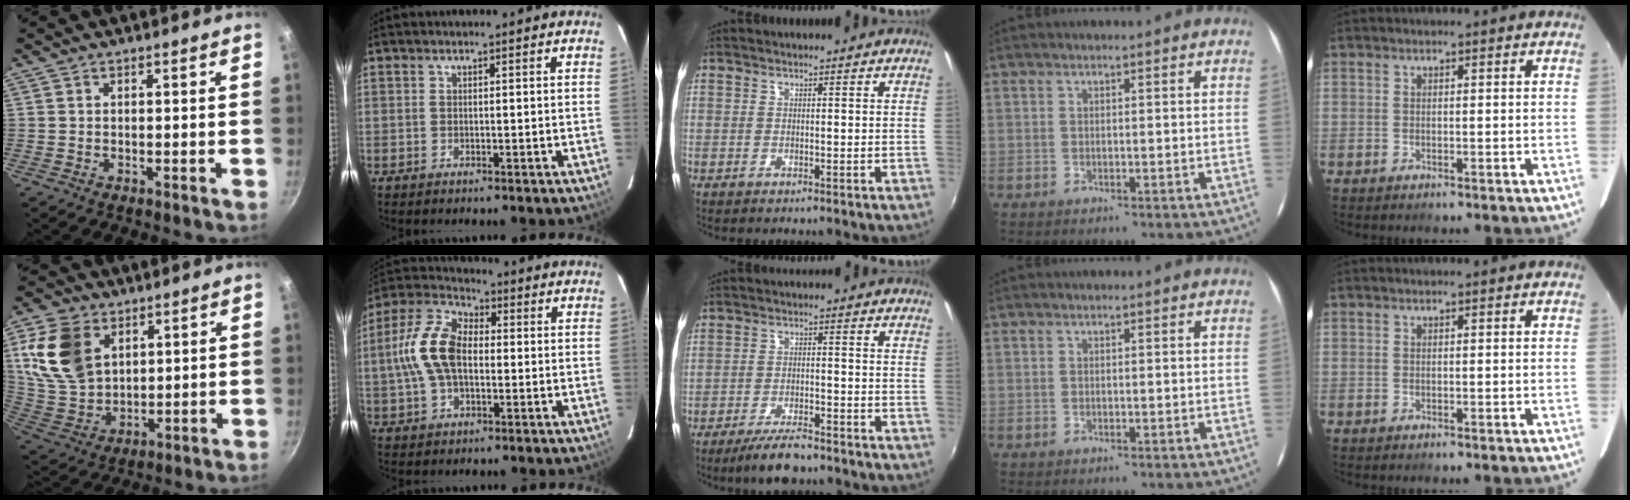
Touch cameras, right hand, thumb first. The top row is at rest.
{"thumb": {"total": 15.6, "force": [5.7, 10.7, 9.8], "torque": [-0.171, -0.017, 0.124]}, "index": {"total": 12.6, "force": [-0.2, 7.3, 10.2], "torque": [-0.220, 0.022, -0.007]}, "middle": {"total": 6.8, "force": [-5.6, 1.6, 3.4], "torque": [-0.078, -0.006, -0.095]}}